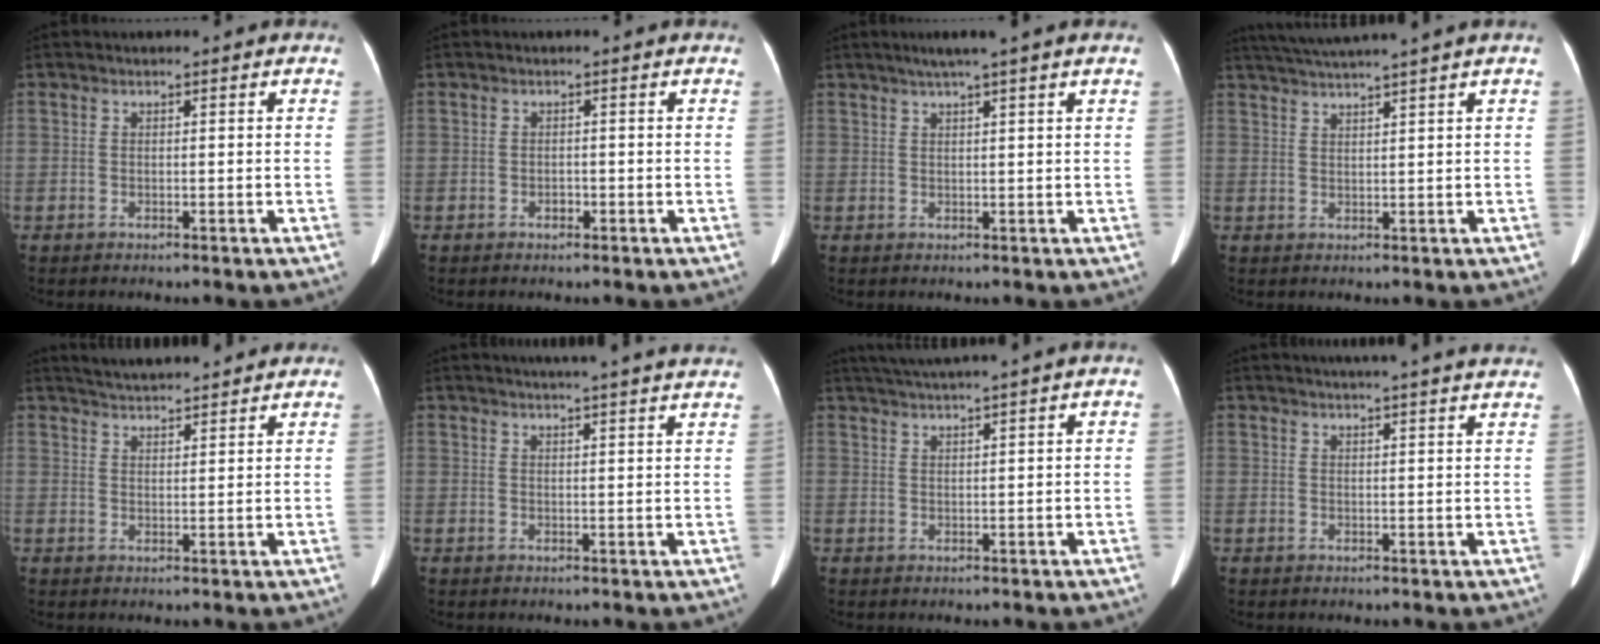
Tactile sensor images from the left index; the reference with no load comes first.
{"total": 0.8, "force": [-0.4, 0.5, 0.4], "torque": [-0.006, 0.003, -0.007]}
{"total": 4.4, "force": [3.2, -1.1, 2.9], "torque": [-0.044, 0.016, 0.054]}
{"total": 7.3, "force": [6.1, -2.0, 3.4], "torque": [-0.054, 0.019, 0.097]}
{"total": 8.2, "force": [7.8, 0.9, 2.4], "torque": [-0.043, 0.029, 0.113]}
{"total": 15.1, "force": [13.7, -0.1, 6.4], "torque": [-0.095, 0.001, 0.159]}
{"total": 6.1, "force": [5.1, -1.8, 2.8], "torque": [-0.044, 0.020, 0.084]}
{"total": 15.0, "force": [13.6, 0.0, 6.3], "torque": [-0.094, 0.005, 0.158]}